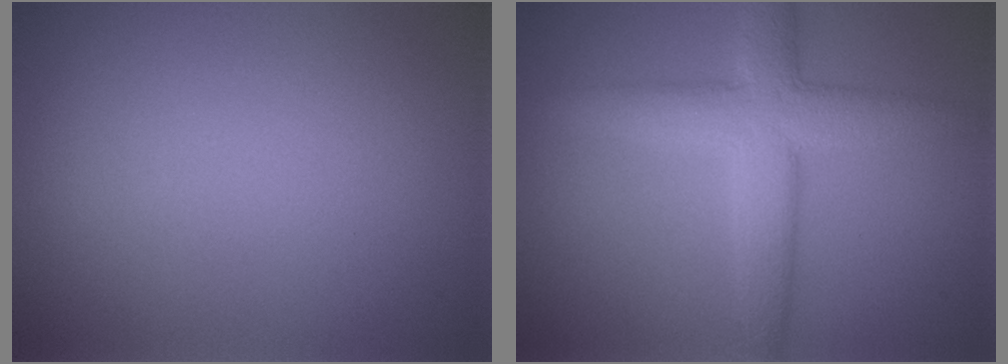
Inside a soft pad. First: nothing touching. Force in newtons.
{"total": 5.6, "press": 5.6, "slide": 0.2}